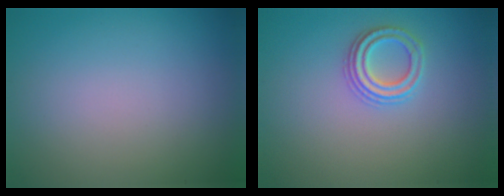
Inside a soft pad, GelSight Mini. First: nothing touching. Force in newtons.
{"total": 2.3, "press": 2.3, "slide": 0.3}